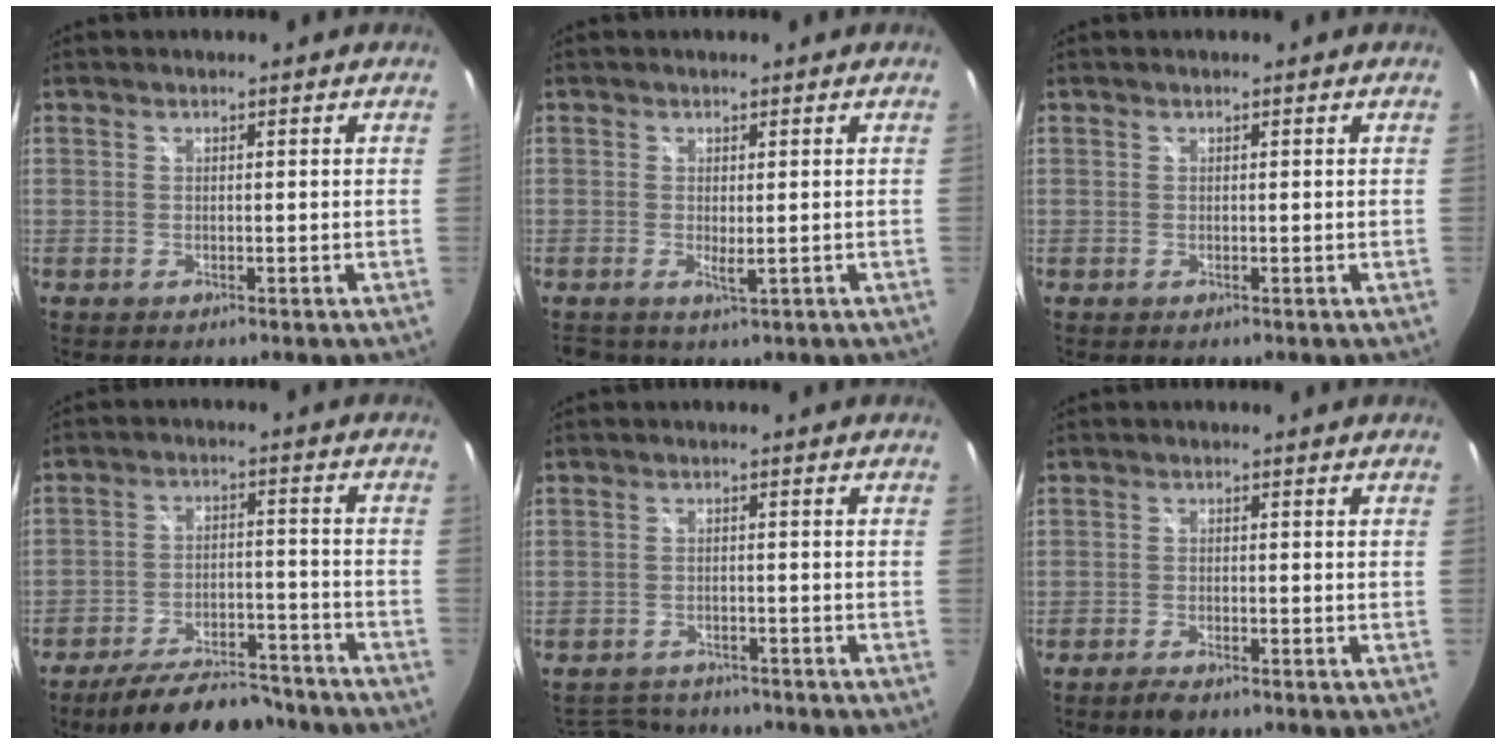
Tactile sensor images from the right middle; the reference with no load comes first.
{"total": 1.4, "force": [-0.3, 0.6, 1.2], "torque": [-0.021, -0.001, -0.004]}
{"total": 0.0}
{"total": 15.7, "force": [-13.5, 4.8, 6.5], "torque": [-0.122, 0.008, -0.185]}
{"total": 7.4, "force": [-6.7, 2.9, 1.5], "torque": [-0.045, 0.011, -0.099]}
{"total": 2.7, "force": [-2.3, 0.7, 1.3], "torque": [-0.036, -0.004, -0.045]}